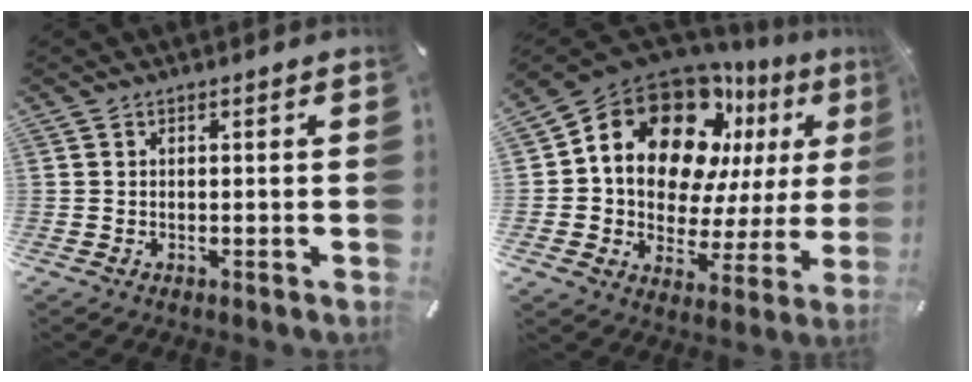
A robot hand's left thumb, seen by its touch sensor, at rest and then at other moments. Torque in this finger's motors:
{"motor_torque": [2.51, 2.50, 1.98, -0.79, 0.49]}